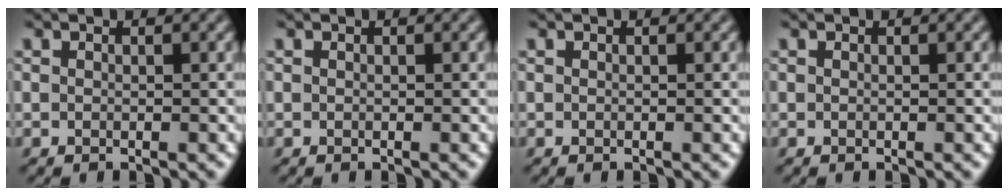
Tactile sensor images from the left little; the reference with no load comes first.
{"total": 0.0}
{"total": 0.0}
{"total": 0.0}